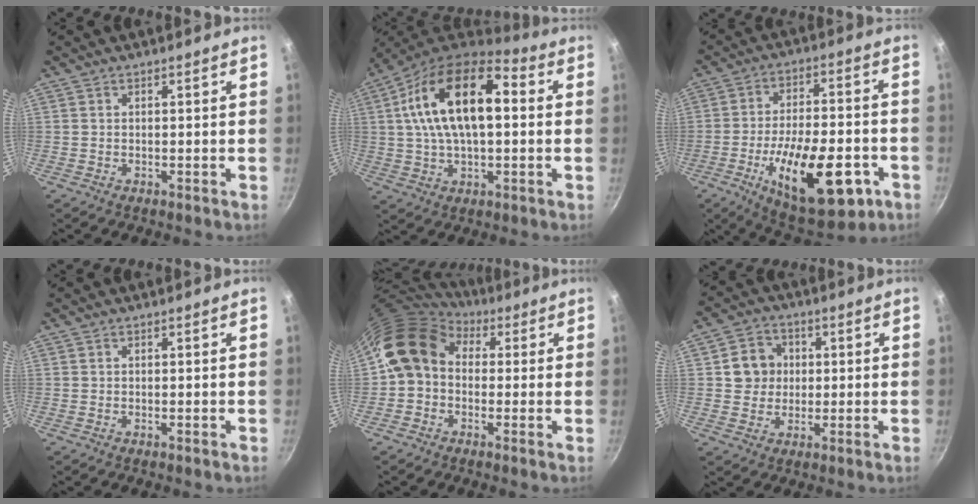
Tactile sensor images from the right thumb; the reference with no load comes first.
{"total": 20.3, "force": [3.1, 10.4, 17.2], "torque": [-0.298, 0.029, 0.041]}
{"total": 21.1, "force": [-7.9, 8.9, 17.4], "torque": [-0.278, 0.018, -0.111]}
{"total": 0.0}
{"total": 12.5, "force": [1.0, 9.9, 7.6], "torque": [-0.133, 0.038, 0.005]}
{"total": 7.5, "force": [1.0, 6.8, 2.9], "torque": [-0.015, 0.003, 0.012]}